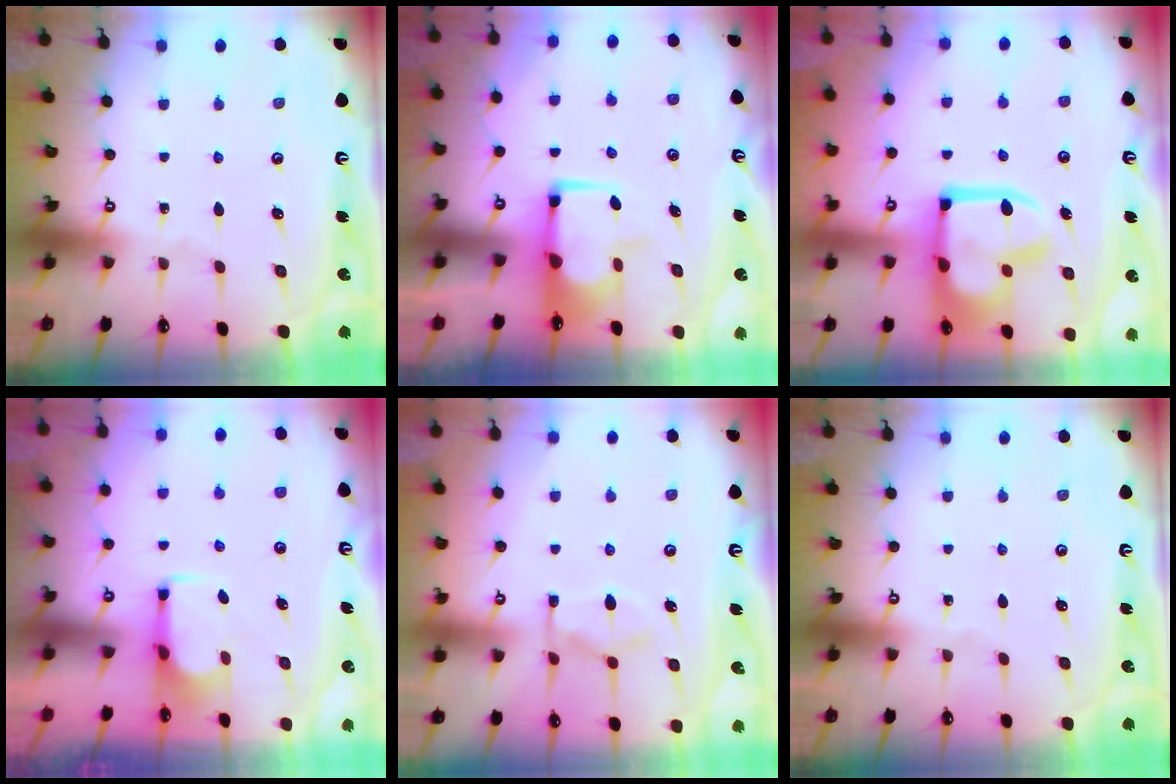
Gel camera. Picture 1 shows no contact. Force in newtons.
{"total": 1.7, "press": 1.4, "slide": 0.8}
{"total": 18.1, "press": 18.0, "slide": 1.8}
{"total": 2.8, "press": 2.7, "slide": 0.8}
{"total": 7.6, "press": 7.5, "slide": 1.4}
{"total": 0.0}